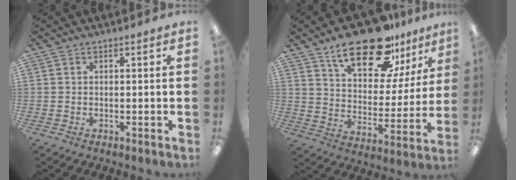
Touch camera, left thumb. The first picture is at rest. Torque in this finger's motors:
{"motor_torque": [0.24, 0.27, 1.48, -1.29, 0.18]}